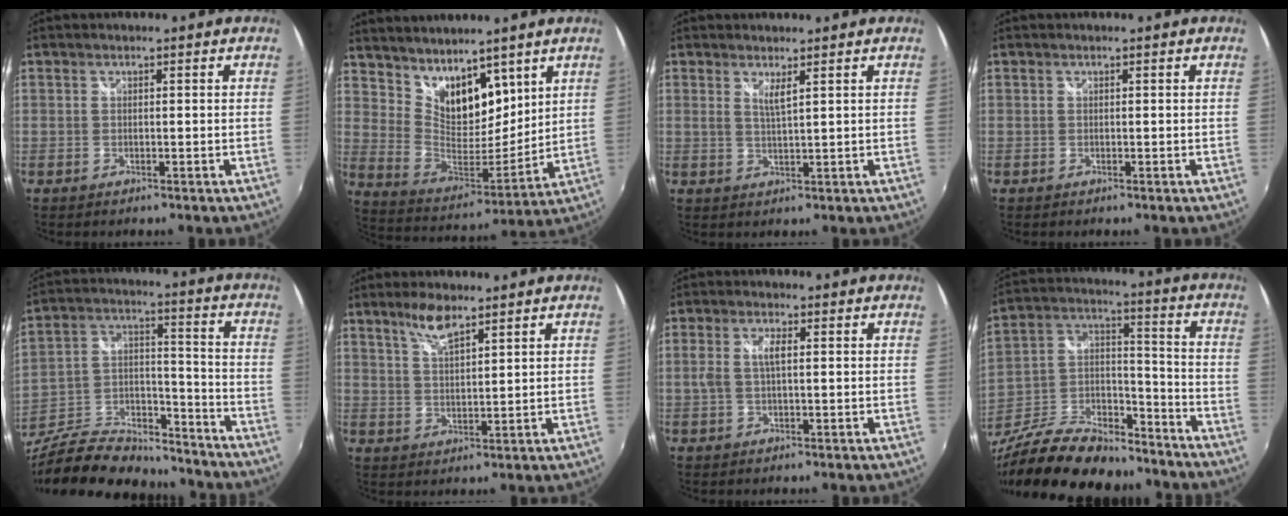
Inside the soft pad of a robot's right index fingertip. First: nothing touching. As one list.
[{"total": 14.4, "force": [10.4, 7.2, 7.0], "torque": [-0.125, 0.002, 0.203]}, {"total": 2.2, "force": [1.3, -0.1, 1.7], "torque": [-0.033, -0.006, 0.020]}, {"total": 0.0}, {"total": 26.9, "force": [-21.3, 10.8, 12.2], "torque": [-0.259, 0.026, -0.323]}, {"total": 5.3, "force": [3.9, 1.3, 3.4], "torque": [-0.062, 0.002, 0.075]}, {"total": 3.5, "force": [0.3, 1.1, 3.3], "torque": [-0.066, 0.002, 0.005]}, {"total": 25.8, "force": [-19.4, 10.7, 13.1], "torque": [-0.275, 0.015, -0.306]}]